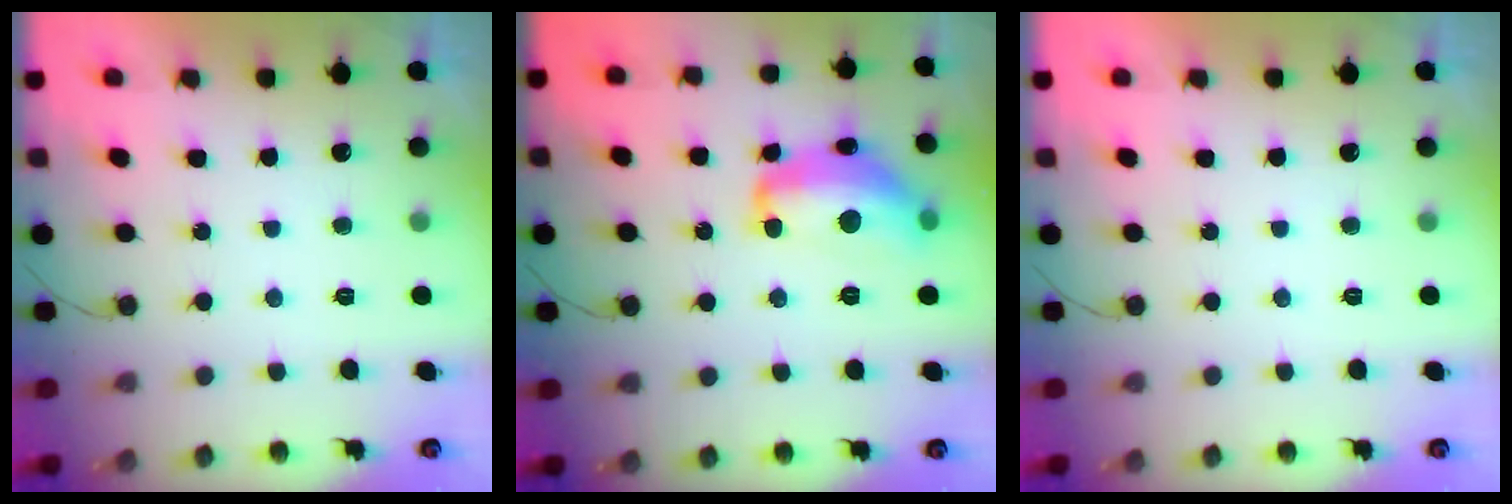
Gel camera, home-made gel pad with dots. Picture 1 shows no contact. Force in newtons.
{"total": 15.3, "press": 15.2, "slide": 1.3}
{"total": 0.0}